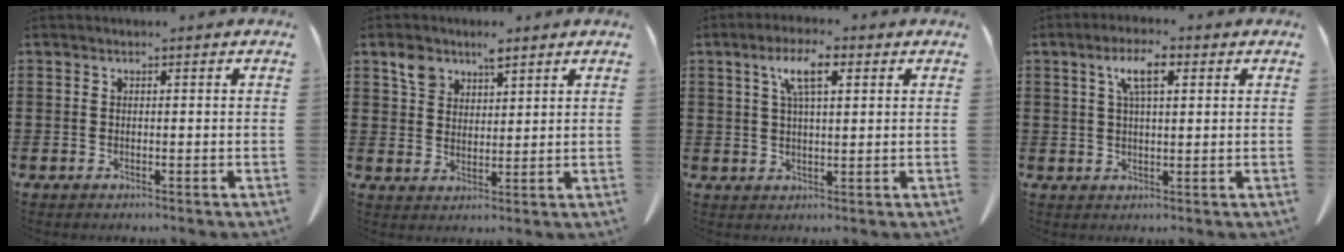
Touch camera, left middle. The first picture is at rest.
{"total": 4.7, "force": [3.4, 2.5, 2.1], "torque": [-0.043, 0.005, 0.062]}
{"total": 6.2, "force": [2.8, 1.8, 5.2], "torque": [-0.105, 0.008, 0.044]}
{"total": 5.4, "force": [2.2, 1.6, 4.7], "torque": [-0.100, 0.010, 0.036]}